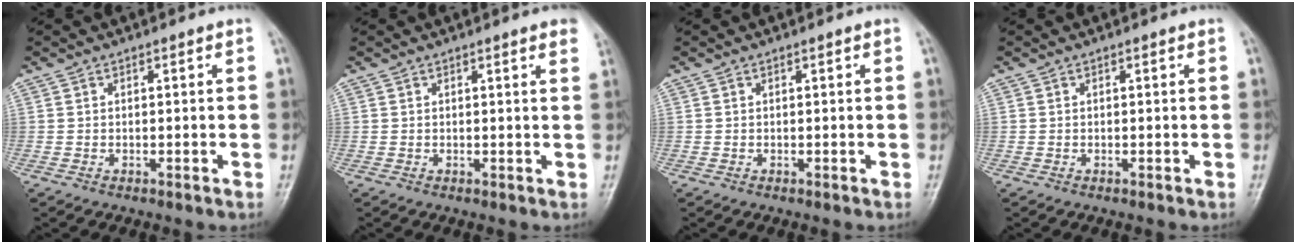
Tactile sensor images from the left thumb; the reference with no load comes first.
{"total": 7.5, "force": [5.3, 0.2, 5.3], "torque": [-0.051, -0.018, 0.045]}
{"total": 0.0}
{"total": 0.0}